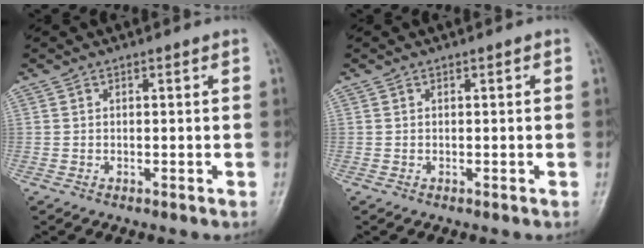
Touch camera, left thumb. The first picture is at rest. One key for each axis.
{"total": 0.0}